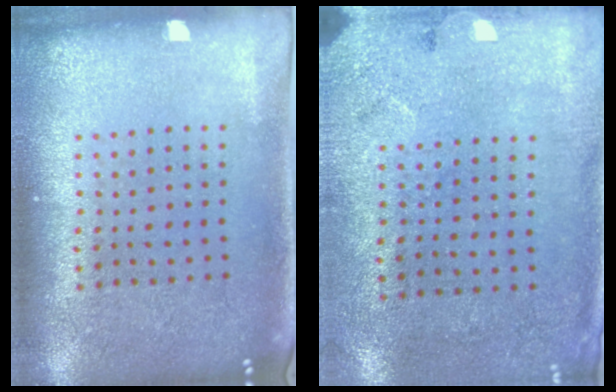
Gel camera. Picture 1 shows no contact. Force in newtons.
{"total": 2.7, "press": 2.2, "slide": 1.6}